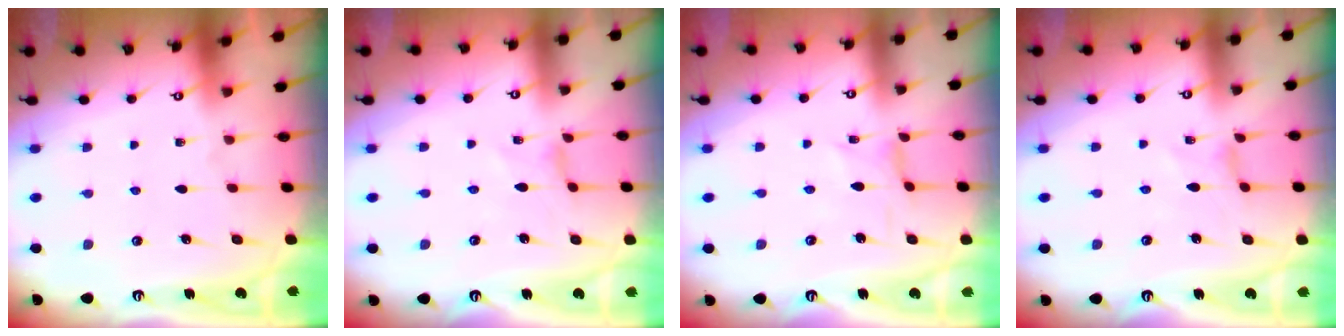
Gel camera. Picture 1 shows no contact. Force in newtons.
{"total": 0.0}
{"total": 0.0}
{"total": 0.0}